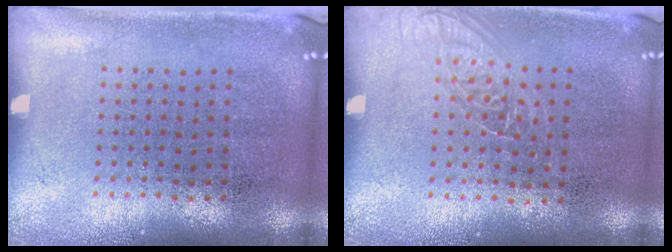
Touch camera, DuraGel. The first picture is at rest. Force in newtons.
{"total": 1.1, "press": 1.0, "slide": 0.5}